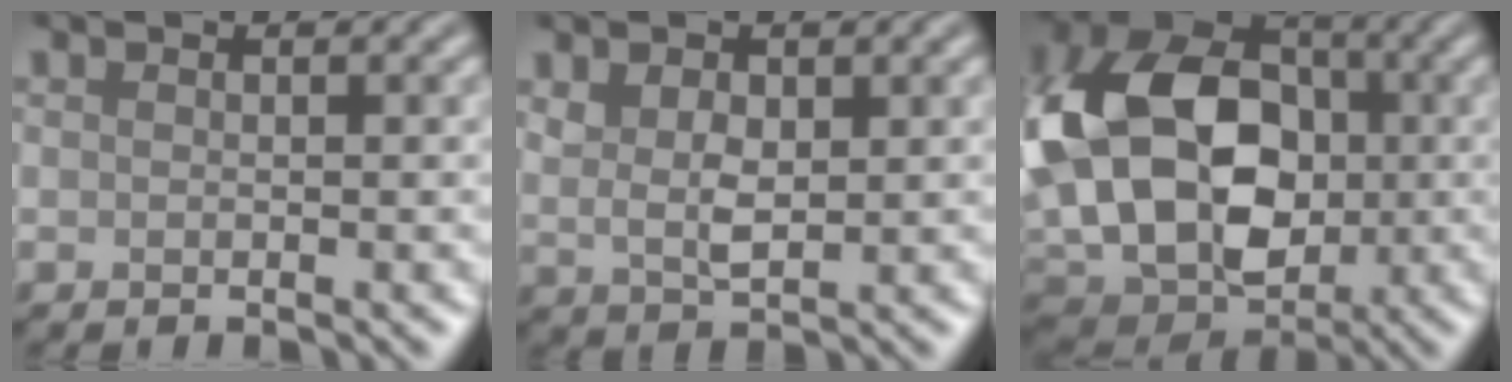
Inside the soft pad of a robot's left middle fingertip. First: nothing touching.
{"total": 2.3, "force": [0.9, 1.3, 1.8], "torque": [-0.040, -0.001, 0.023]}
{"total": 18.2, "force": [-0.1, 13.6, 12.1], "torque": [-0.239, 0.017, -0.006]}